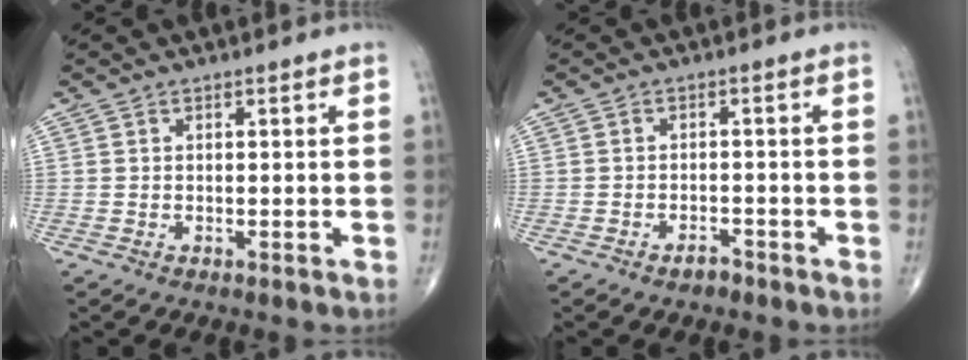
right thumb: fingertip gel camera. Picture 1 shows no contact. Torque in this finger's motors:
{"motor_torque": [-0.17, -0.01, -0.11, -0.04, 0.00]}